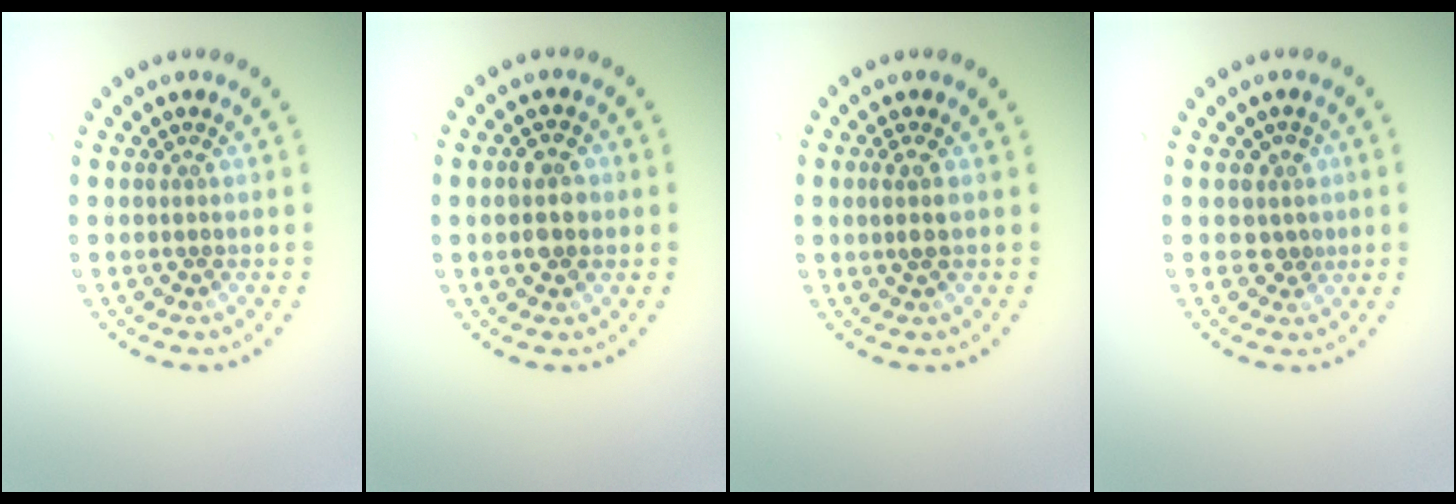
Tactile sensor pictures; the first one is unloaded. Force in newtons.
{"total": 2.7, "press": 2.7, "slide": 0.2}
{"total": 1.5, "press": 1.3, "slide": 0.8}
{"total": 1.8, "press": 1.5, "slide": 1.1}